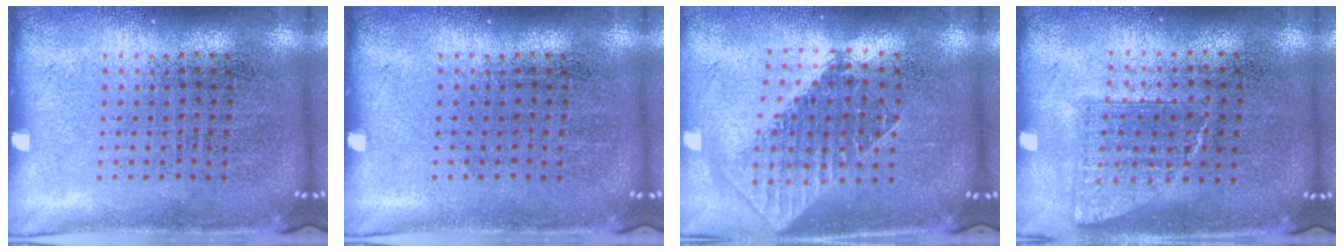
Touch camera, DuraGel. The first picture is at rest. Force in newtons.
{"total": 0.0}
{"total": 1.8, "press": 1.4, "slide": 1.1}
{"total": 0.8, "press": 0.8, "slide": 0.1}